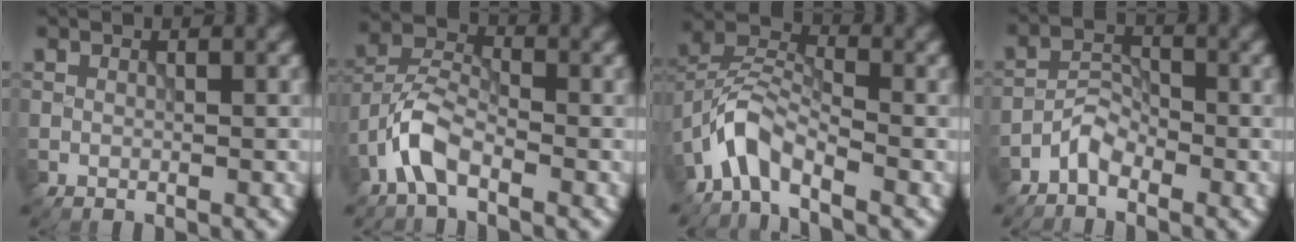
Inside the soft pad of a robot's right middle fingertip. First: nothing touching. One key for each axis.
{"total": 4.3, "fx": -2.6, "fy": 1.9, "fz": 2.9, "tx": -0.055, "ty": 0.012, "tz": -0.063}
{"total": 4.5, "fx": -3.4, "fy": 1.6, "fz": 2.5, "tx": -0.045, "ty": 0.009, "tz": -0.078}
{"total": 2.3, "fx": -1.8, "fy": 1.0, "fz": 1.0, "tx": -0.015, "ty": 0.012, "tz": -0.040}